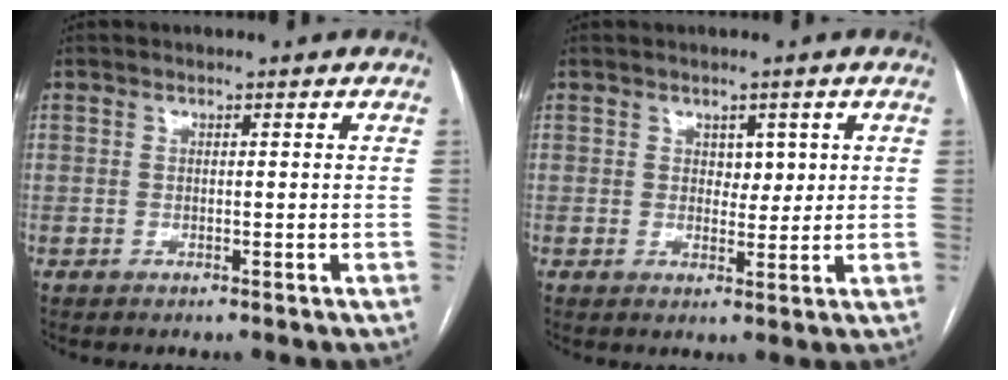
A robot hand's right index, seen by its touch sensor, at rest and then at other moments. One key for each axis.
{"total": 2.7, "fx": 1.0, "fy": 1.7, "fz": 1.8, "tx": -0.018, "ty": 0.000, "tz": 0.014}